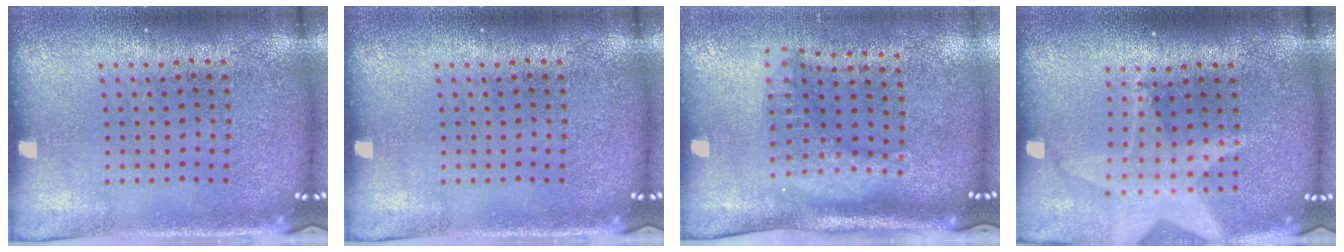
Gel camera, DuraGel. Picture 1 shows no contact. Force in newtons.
{"total": 0.0}
{"total": 2.0, "press": 1.5, "slide": 1.3}
{"total": 2.0, "press": 1.6, "slide": 1.2}